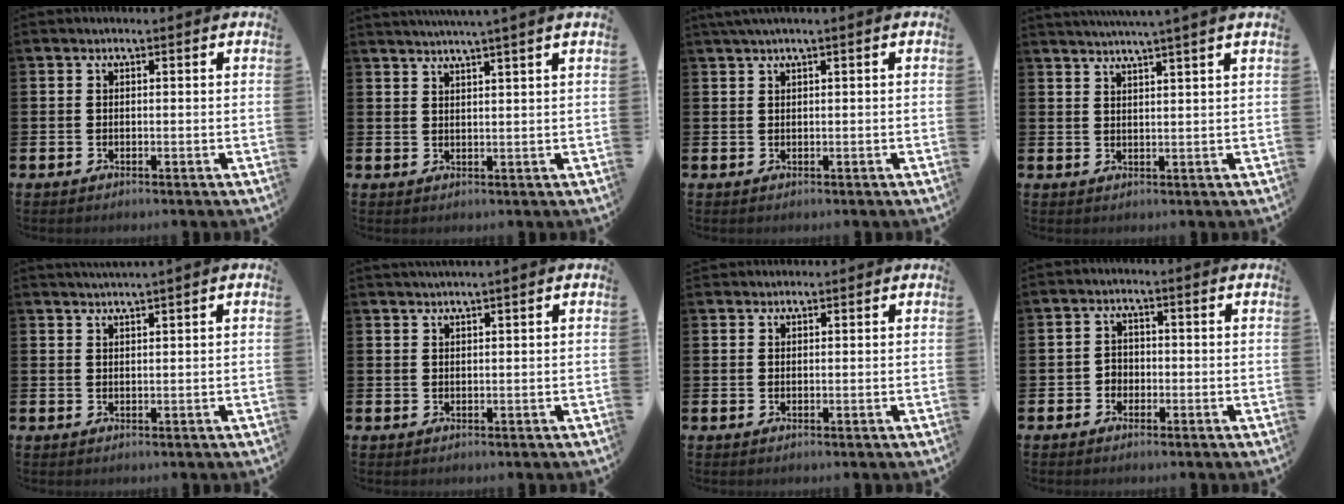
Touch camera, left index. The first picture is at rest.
{"total": 2.8, "force": [2.5, -1.0, 0.6], "torque": [-0.021, -0.007, 0.047]}
{"total": 1.3, "force": [0.9, -0.2, 1.0], "torque": [-0.019, 0.001, 0.016]}
{"total": 3.2, "force": [2.9, -1.3, 0.6], "torque": [-0.021, -0.011, 0.053]}
{"total": 1.6, "force": [1.5, -0.5, 0.3], "torque": [-0.011, -0.001, 0.030]}
{"total": 1.2, "force": [1.1, -0.4, 0.3], "torque": [-0.011, 0.001, 0.022]}
{"total": 1.1, "force": [1.1, 0.2, -0.1], "torque": [0.008, -0.001, 0.020]}
{"total": 1.8, "force": [-0.8, 1.6, 0.3], "torque": [-0.010, 0.005, -0.019]}